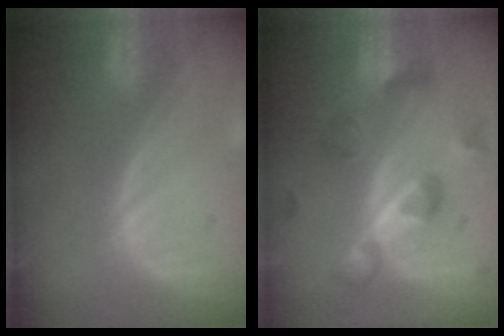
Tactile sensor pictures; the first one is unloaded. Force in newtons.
{"total": 7.9, "press": 7.8, "slide": 1.2}